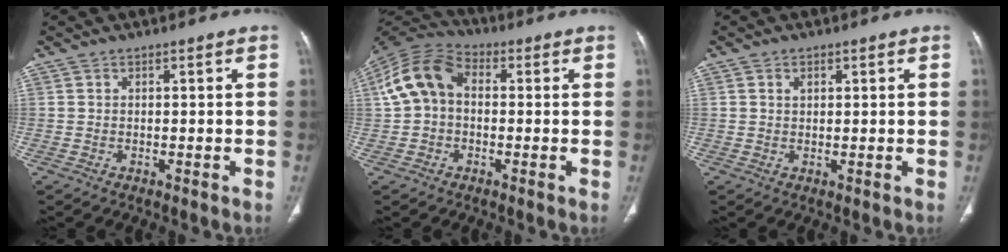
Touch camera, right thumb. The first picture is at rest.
{"total": 10.9, "force": [0.7, 7.9, 7.4], "torque": [-0.141, 0.032, 0.000]}
{"total": 1.3, "force": [0.6, 0.9, 0.7], "torque": [-0.010, -0.002, 0.012]}